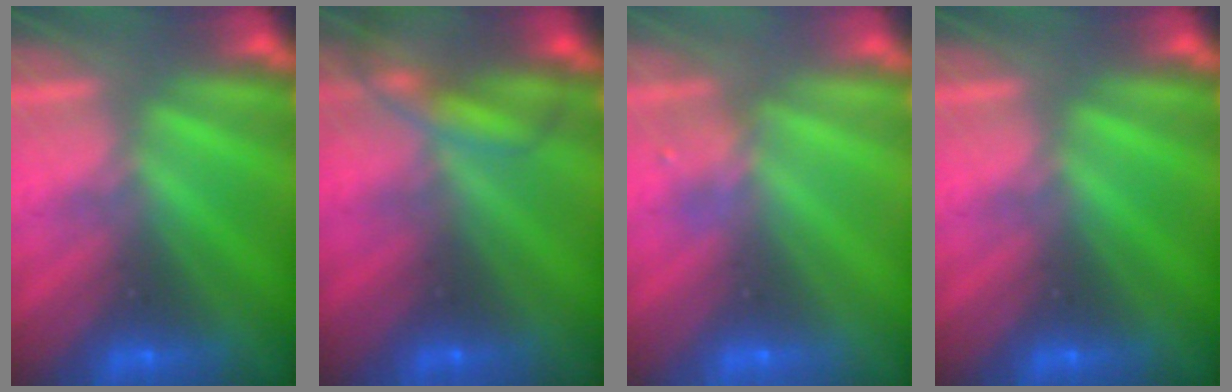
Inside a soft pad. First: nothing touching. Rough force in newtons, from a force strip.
{"total": 9.4}
{"total": 2.2}
{"total": 0.0}